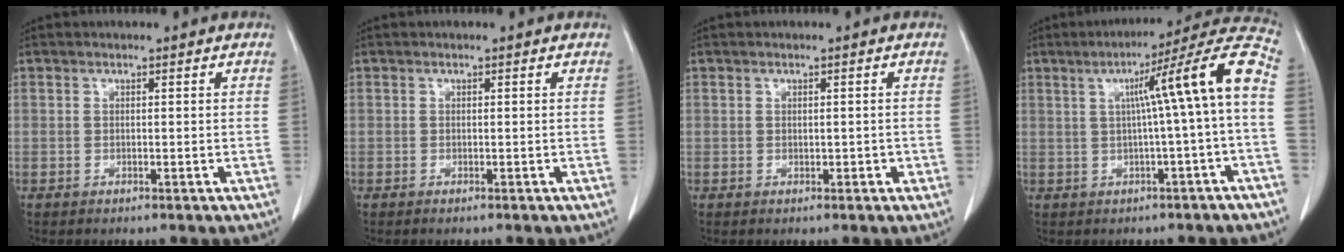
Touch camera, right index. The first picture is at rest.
{"total": 0.0}
{"total": 0.9, "force": [-0.2, 0.7, 0.6], "torque": [-0.003, 0.005, 0.000]}
{"total": 12.0, "force": [0.5, -1.2, 11.9], "torque": [-0.155, 0.034, 0.005]}